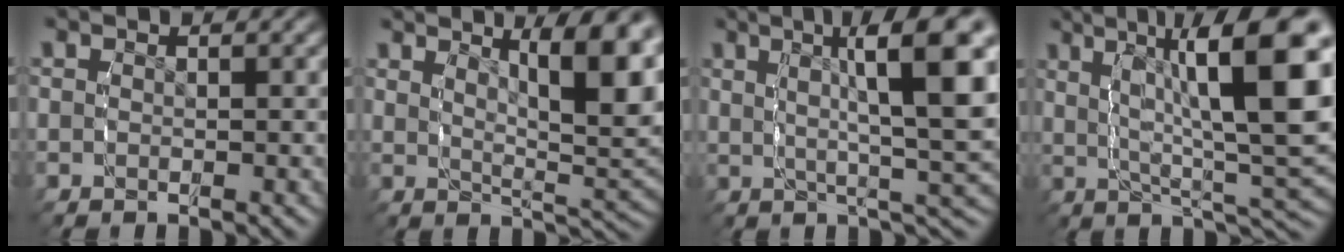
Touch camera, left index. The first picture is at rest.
{"total": 8.5, "force": [3.4, 2.0, 7.6], "torque": [-0.082, -0.005, 0.063]}
{"total": 10.4, "force": [3.8, 2.4, 9.4], "torque": [-0.107, 0.024, 0.057]}
{"total": 12.1, "force": [3.1, 3.3, 11.2], "torque": [-0.136, 0.011, 0.050]}